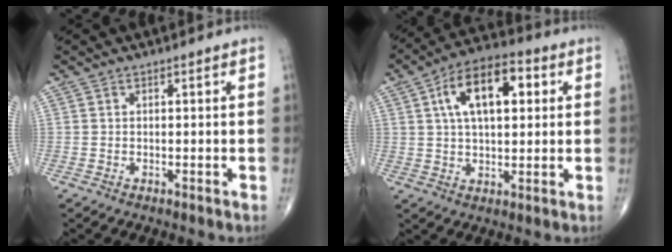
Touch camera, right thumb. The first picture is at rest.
{"total": 14.1, "force": [3.9, 7.1, 11.5], "torque": [-0.178, 0.015, 0.059]}